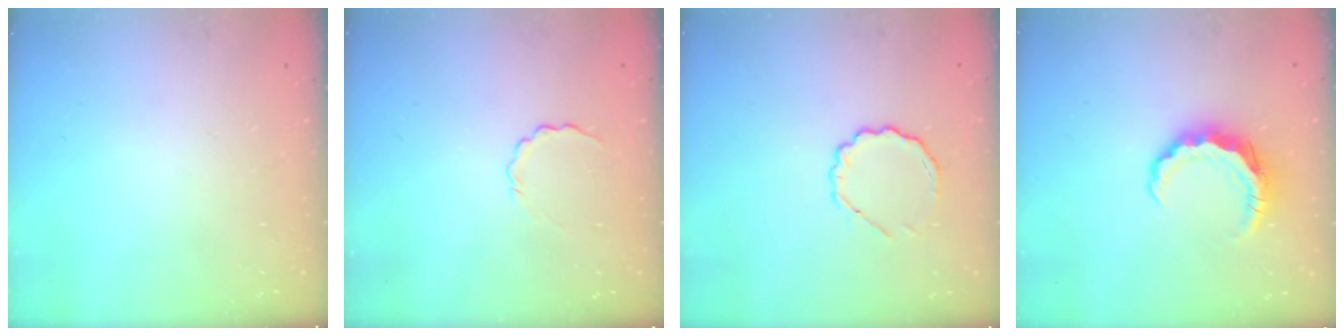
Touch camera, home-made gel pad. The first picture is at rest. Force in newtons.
{"total": 3.0, "press": 2.8, "slide": 0.9}
{"total": 5.0, "press": 4.9, "slide": 1.0}
{"total": 8.6, "press": 8.5, "slide": 1.4}